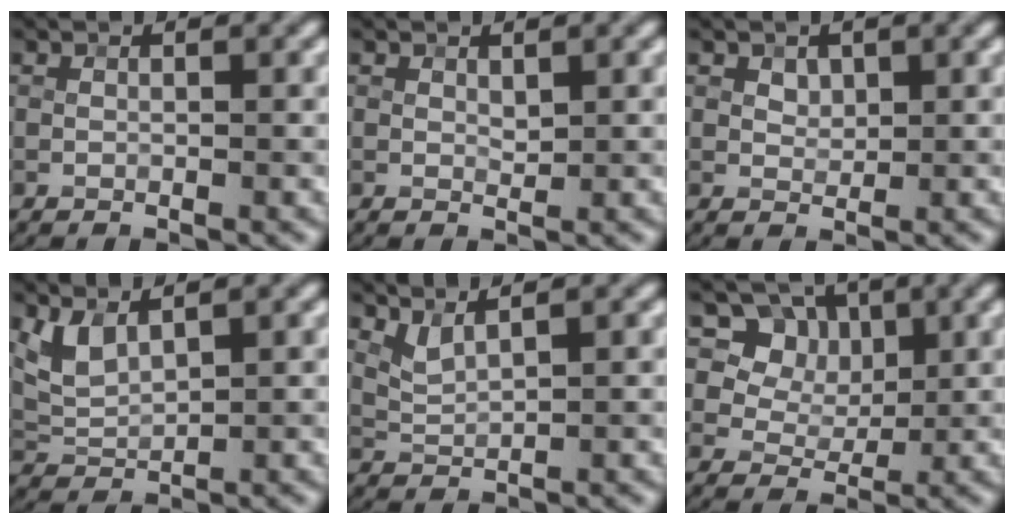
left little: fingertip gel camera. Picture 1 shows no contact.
{"total": 0.8, "force": [0.4, 0.4, 0.5], "torque": [-0.010, -0.002, 0.008]}
{"total": 1.2, "force": [0.7, 0.9, 0.4], "torque": [-0.006, -0.005, 0.012]}
{"total": 3.0, "force": [1.8, 1.3, 2.1], "torque": [-0.053, -0.003, 0.042]}
{"total": 1.9, "force": [1.4, 0.3, 1.2], "torque": [-0.033, -0.006, 0.037]}
{"total": 9.5, "force": [4.6, 7.1, 4.2], "torque": [-0.072, 0.005, 0.072]}